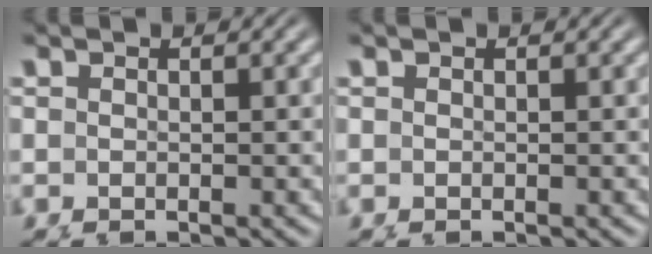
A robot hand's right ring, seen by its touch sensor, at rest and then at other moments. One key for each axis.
{"total": 0.0}